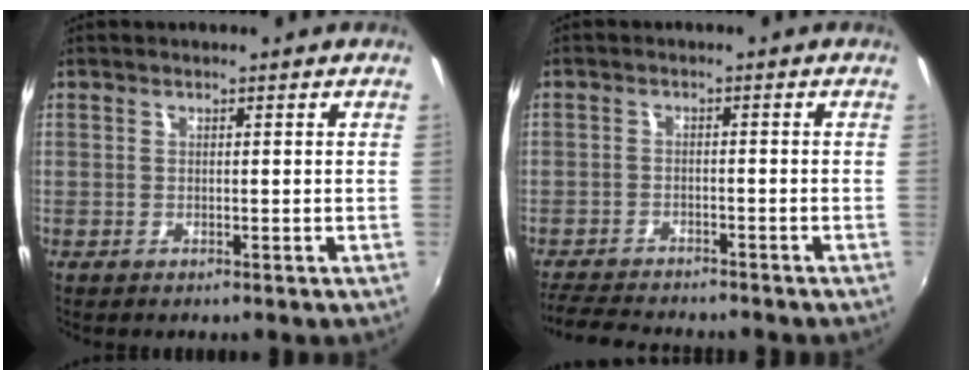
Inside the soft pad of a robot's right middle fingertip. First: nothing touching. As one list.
[{"total": 7.3, "force": [-6.6, 2.4, 1.9], "torque": [-0.067, 0.002, -0.108]}]